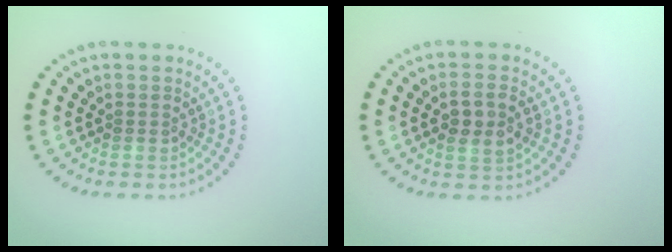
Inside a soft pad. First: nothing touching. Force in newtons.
{"total": 2.8, "press": 2.7, "slide": 0.5}